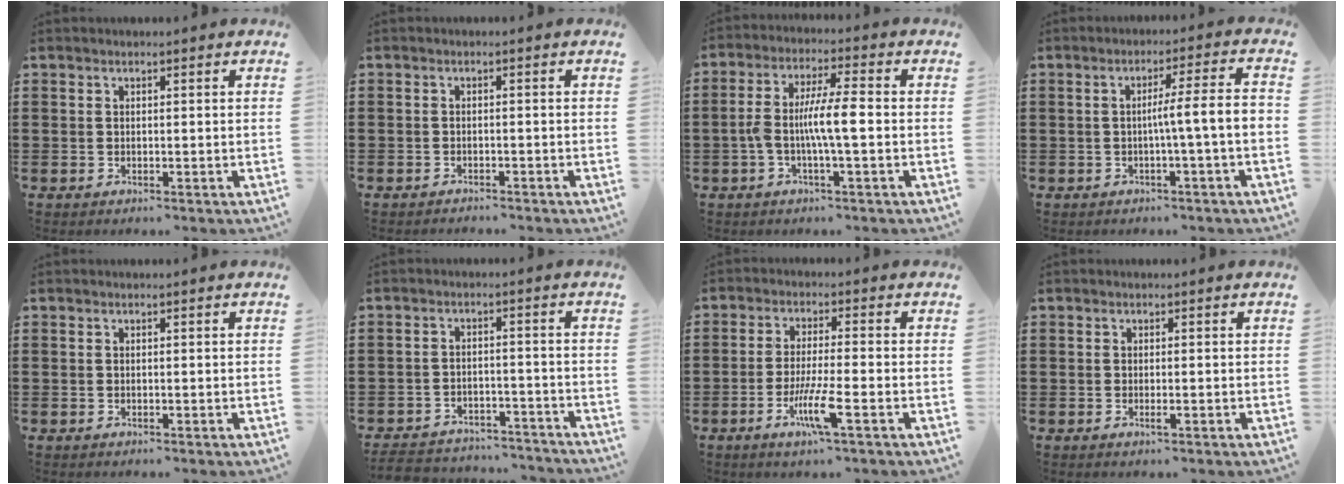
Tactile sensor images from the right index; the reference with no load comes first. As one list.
[{"total": 1.1, "force": [-1.1, 0.1, 0.0], "torque": [-0.003, 0.002, -0.025]}, {"total": 7.3, "force": [-1.3, 1.3, 7.1], "torque": [-0.145, -0.003, -0.031]}, {"total": 5.3, "force": [-0.8, -0.5, 5.2], "torque": [-0.096, -0.004, -0.021]}, {"total": 0.0}, {"total": 4.3, "force": [-4.3, 0.6, 0.6], "torque": [-0.020, 0.002, -0.089]}, {"total": 6.8, "force": [-3.0, 0.5, 6.1], "torque": [-0.118, -0.012, -0.056]}, {"total": 0.9, "force": [-0.4, 0.1, 0.8], "torque": [-0.023, -0.007, -0.008]}]